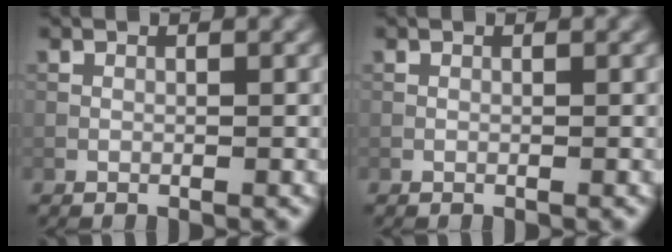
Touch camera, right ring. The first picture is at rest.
{"total": 0.0}